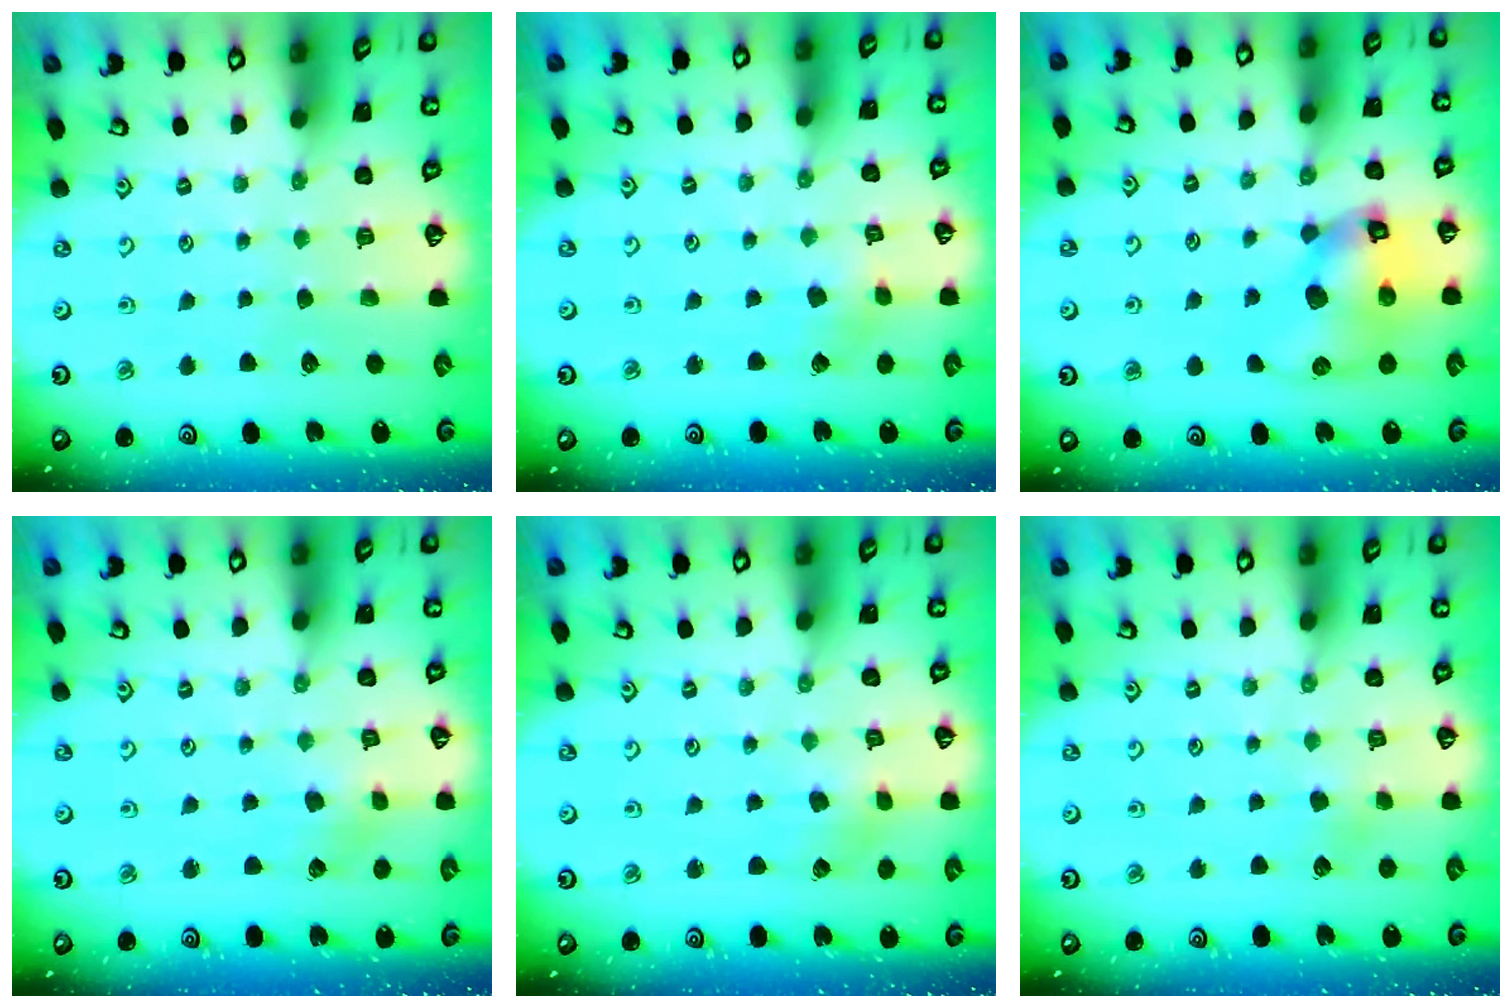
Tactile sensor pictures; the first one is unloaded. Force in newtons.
{"total": 3.1, "press": 3.1, "slide": 0.3}
{"total": 12.8, "press": 12.7, "slide": 1.8}
{"total": 2.3, "press": 2.3, "slide": 0.4}
{"total": 2.3, "press": 2.3, "slide": 0.6}
{"total": 3.6, "press": 3.5, "slide": 0.4}